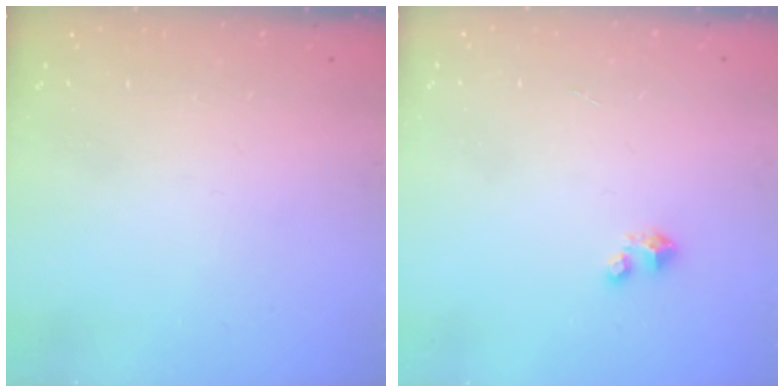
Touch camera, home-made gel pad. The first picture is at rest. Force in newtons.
{"total": 2.1, "press": 2.1, "slide": 0.1}